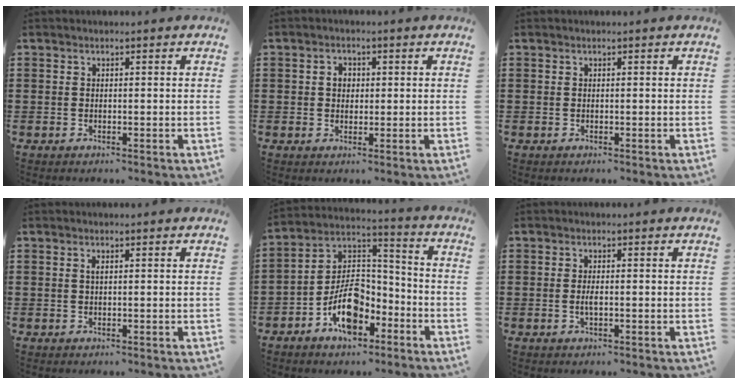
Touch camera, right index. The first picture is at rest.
{"total": 2.3, "force": [0.3, 1.9, 1.4], "torque": [-0.031, 0.011, 0.002]}
{"total": 0.0}
{"total": 0.7, "force": [0.2, 0.1, 0.6], "torque": [-0.013, 0.001, 0.003]}
{"total": 9.8, "force": [-5.1, 5.5, 6.2], "torque": [-0.128, 0.012, -0.096]}
{"total": 1.6, "force": [-0.2, 0.5, 1.5], "torque": [-0.036, -0.003, -0.007]}